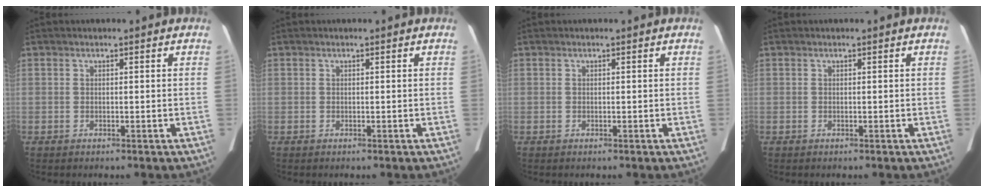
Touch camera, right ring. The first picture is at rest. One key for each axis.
{"total": 0.0}
{"total": 0.0}
{"total": 0.0}